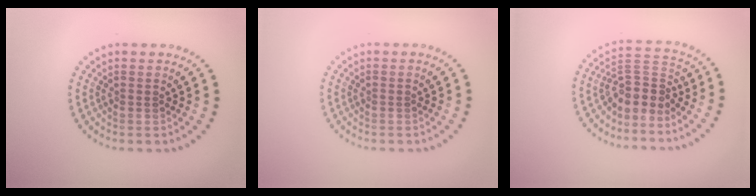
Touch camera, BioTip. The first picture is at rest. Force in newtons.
{"total": 0.0}
{"total": 3.5, "press": 2.6, "slide": 2.3}